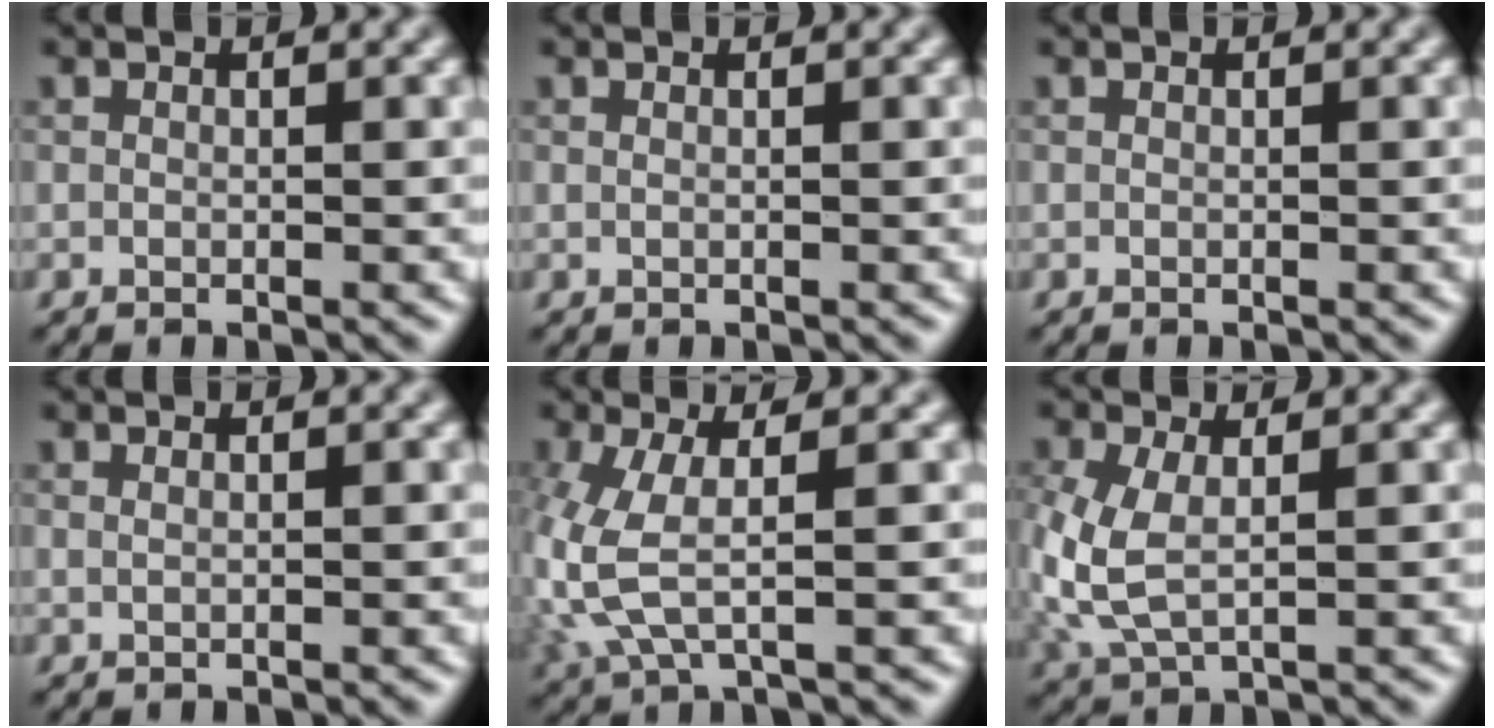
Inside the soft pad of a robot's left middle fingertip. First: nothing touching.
{"total": 0.0}
{"total": 0.0}
{"total": 0.5, "force": [0.3, 0.2, 0.3], "torque": [-0.008, -0.002, 0.001]}
{"total": 4.7, "force": [0.1, 1.6, 4.4], "torque": [-0.130, -0.008, 0.005]}
{"total": 5.4, "force": [-0.1, 3.1, 4.4], "torque": [-0.130, -0.005, 0.000]}